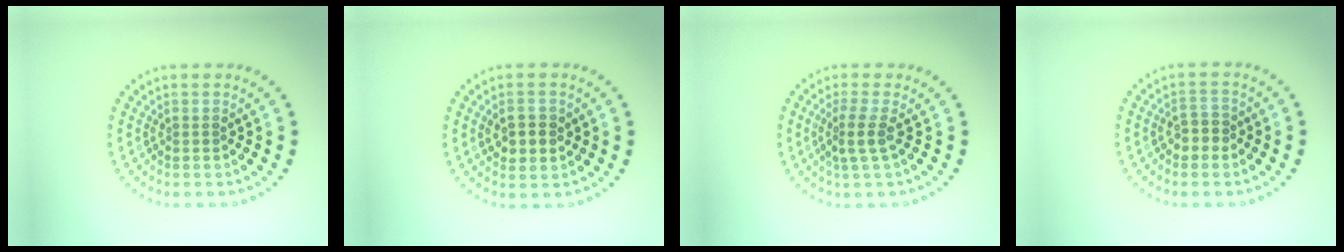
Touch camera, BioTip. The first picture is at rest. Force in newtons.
{"total": 2.6, "press": 2.6, "slide": 0.4}
{"total": 2.0, "press": 1.5, "slide": 1.3}
{"total": 1.7, "press": 1.6, "slide": 0.4}